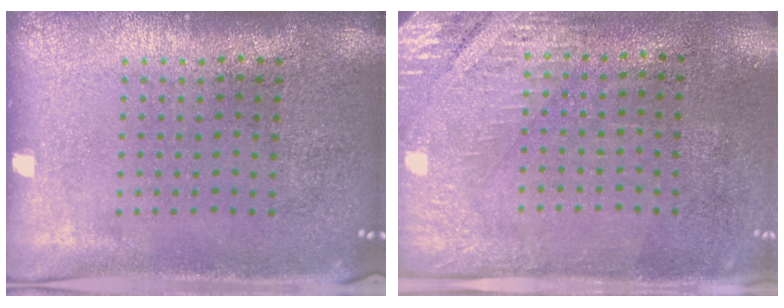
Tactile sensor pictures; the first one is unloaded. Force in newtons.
{"total": 2.8, "press": 2.4, "slide": 1.4}